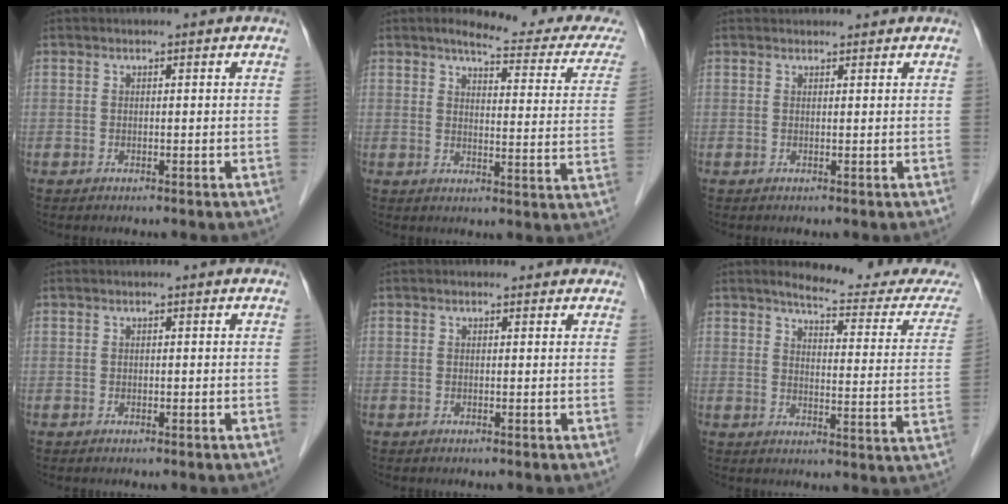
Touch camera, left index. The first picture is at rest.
{"total": 15.4, "force": [14.0, 2.3, 6.0], "torque": [-0.057, -0.039, 0.143]}
{"total": 1.4, "force": [1.4, 0.3, 0.1], "torque": [-0.008, 0.018, 0.023]}
{"total": 0.0}
{"total": 0.8, "force": [0.6, 0.6, 0.1], "torque": [-0.003, 0.003, 0.000]}
{"total": 15.2, "force": [14.5, 1.0, 4.6], "torque": [-0.049, -0.065, 0.159]}